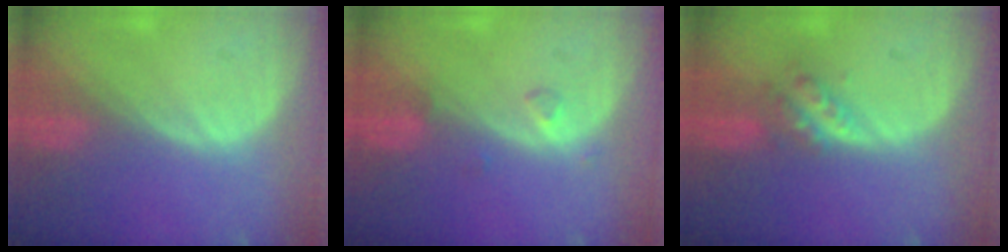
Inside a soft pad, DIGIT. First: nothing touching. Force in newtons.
{"total": 1.5, "press": 1.5, "slide": 0.1}
{"total": 4.1, "press": 3.6, "slide": 2.1}